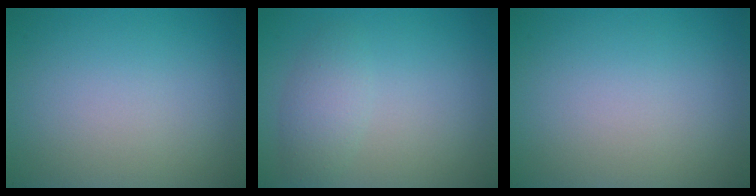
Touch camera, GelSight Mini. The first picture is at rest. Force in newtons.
{"total": 2.2, "press": 2.2, "slide": 0.0}
{"total": 0.0}